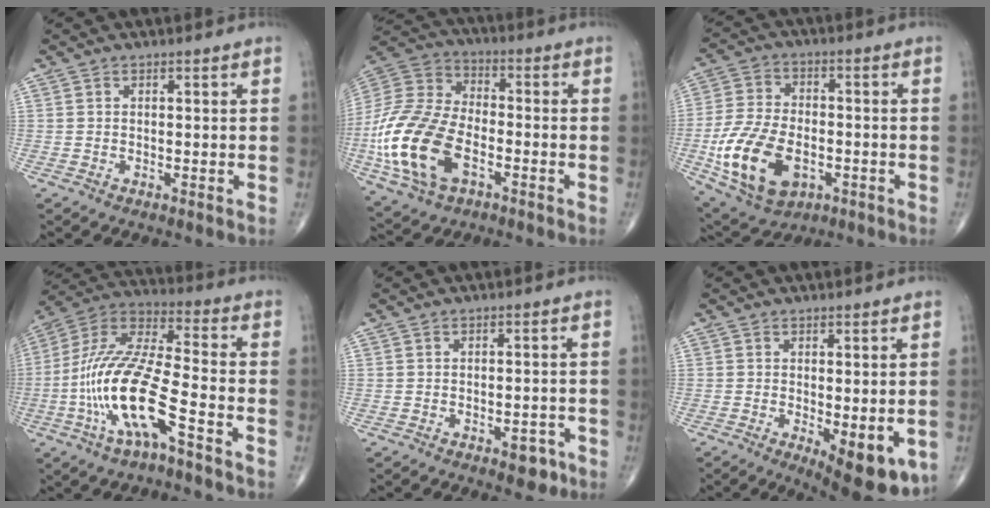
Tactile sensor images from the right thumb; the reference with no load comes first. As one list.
[{"total": 20.8, "force": [-6.2, 12.1, 15.7], "torque": [-0.332, 0.015, -0.115]}, {"total": 16.9, "force": [-4.8, 10.3, 12.4], "torque": [-0.230, 0.007, -0.079]}, {"total": 18.2, "force": [-6.8, 4.9, 16.2], "torque": [-0.343, 0.042, -0.128]}, {"total": 3.5, "force": [-1.9, 1.8, 2.3], "torque": [-0.011, 0.009, -0.022]}, {"total": 10.4, "force": [-3.1, 4.0, 9.0], "torque": [-0.105, -0.021, -0.033]}]